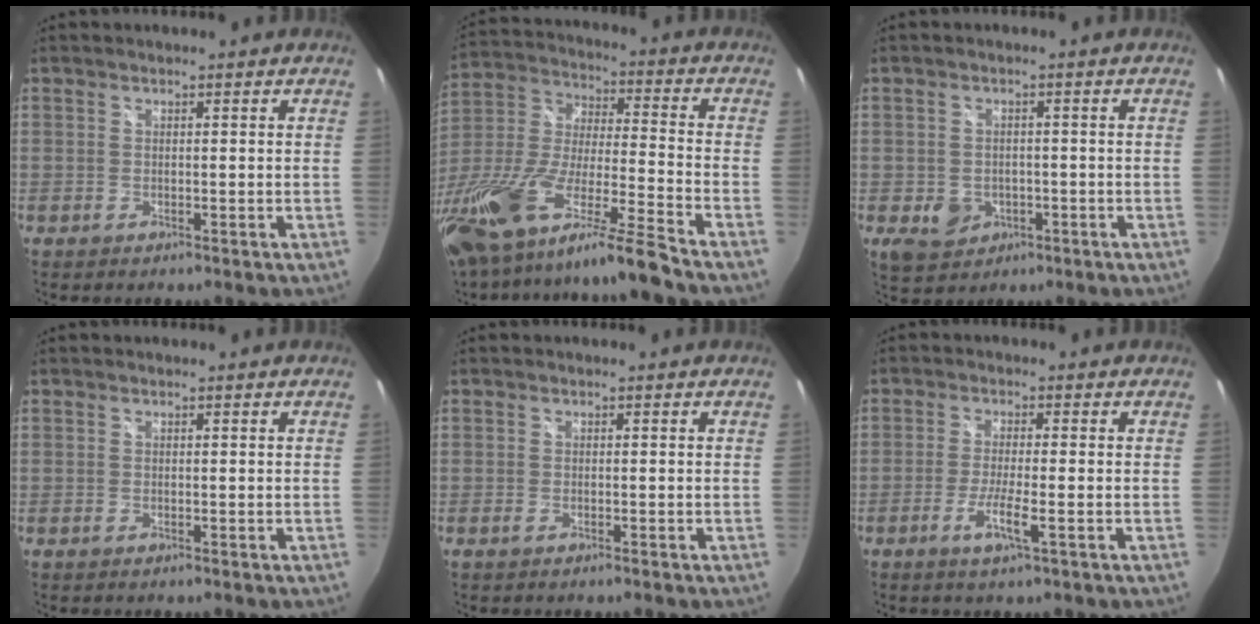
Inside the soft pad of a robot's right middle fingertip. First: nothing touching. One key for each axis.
{"total": 22.7, "fx": -16.8, "fy": 0.7, "fz": 15.2, "tx": -0.286, "ty": -0.058, "tz": -0.307}
{"total": 5.9, "fx": -2.0, "fy": 4.8, "fz": 2.6, "tx": -0.060, "ty": 0.000, "tz": -0.021}
{"total": 0.0}
{"total": 0.8, "fx": -0.6, "fy": 0.2, "fz": 0.5, "tx": -0.011, "ty": -0.001, "tz": -0.013}
{"total": 4.6, "fx": -2.2, "fy": -0.1, "fz": 4.0, "tx": -0.083, "ty": -0.008, "tz": -0.044}